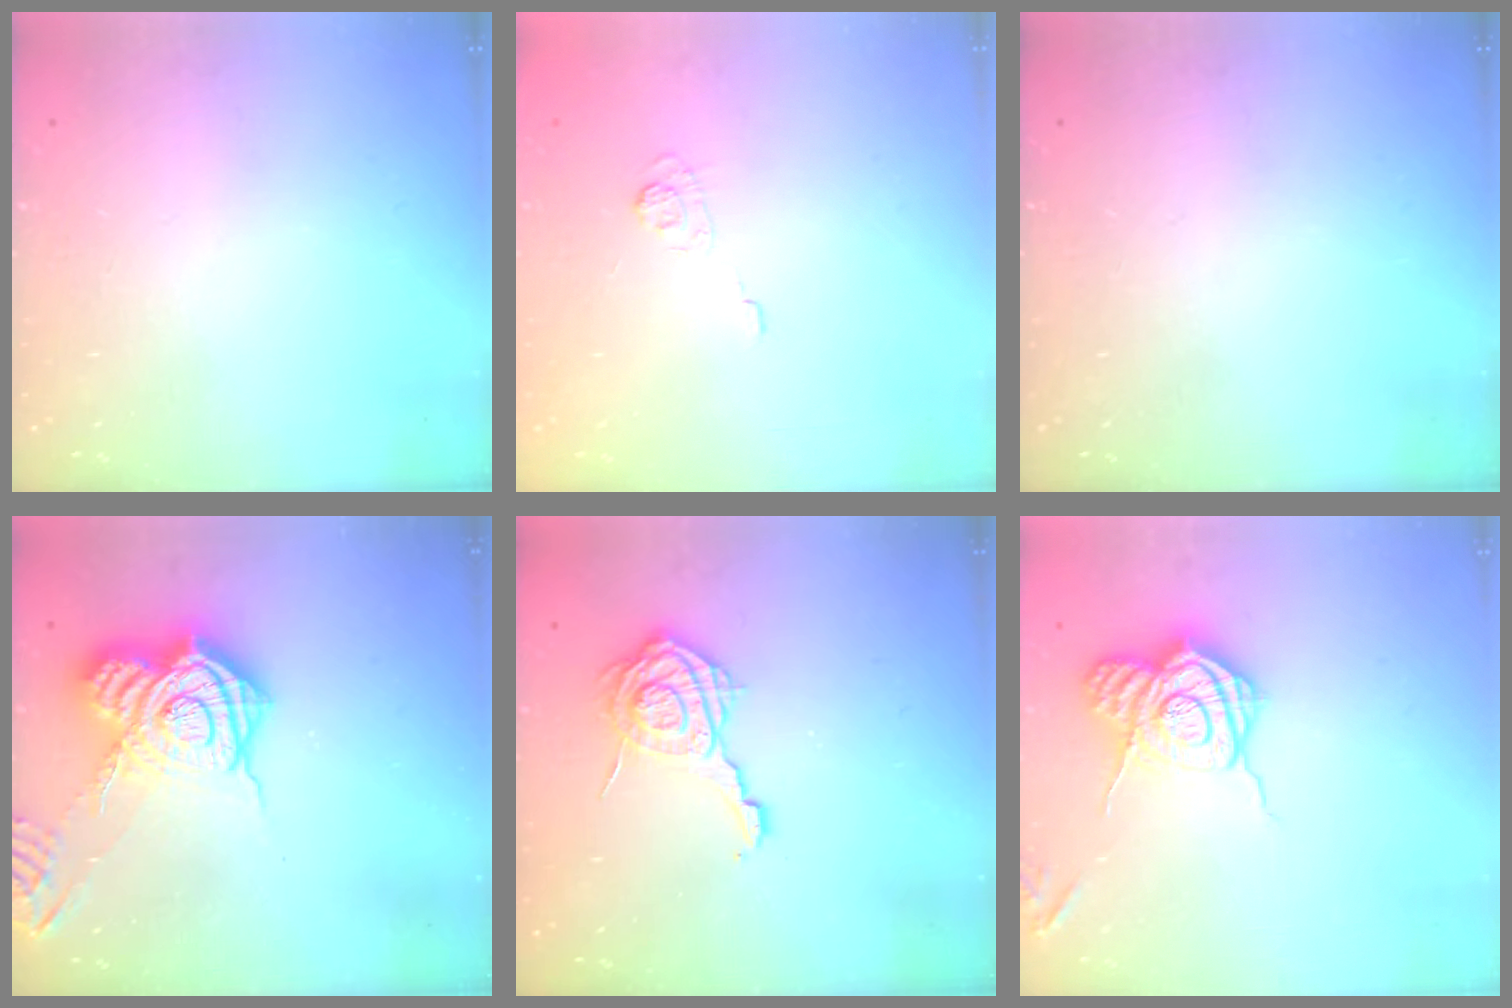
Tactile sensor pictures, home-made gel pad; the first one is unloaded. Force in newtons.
{"total": 3.6, "press": 3.3, "slide": 1.5}
{"total": 0.0}
{"total": 18.8, "press": 18.7, "slide": 1.5}
{"total": 12.8, "press": 12.8, "slide": 0.9}
{"total": 14.2, "press": 14.1, "slide": 0.8}